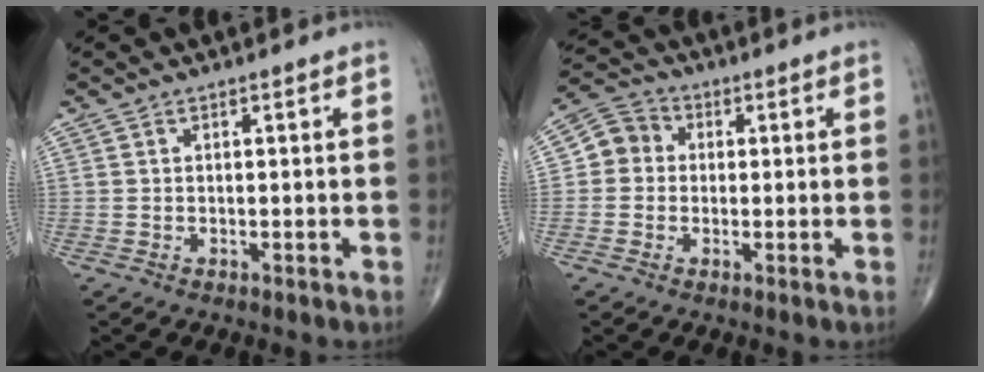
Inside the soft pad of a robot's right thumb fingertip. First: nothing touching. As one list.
[{"total": 5.7, "force": [0.2, 5.3, 2.3], "torque": [-0.022, 0.016, -0.011]}]